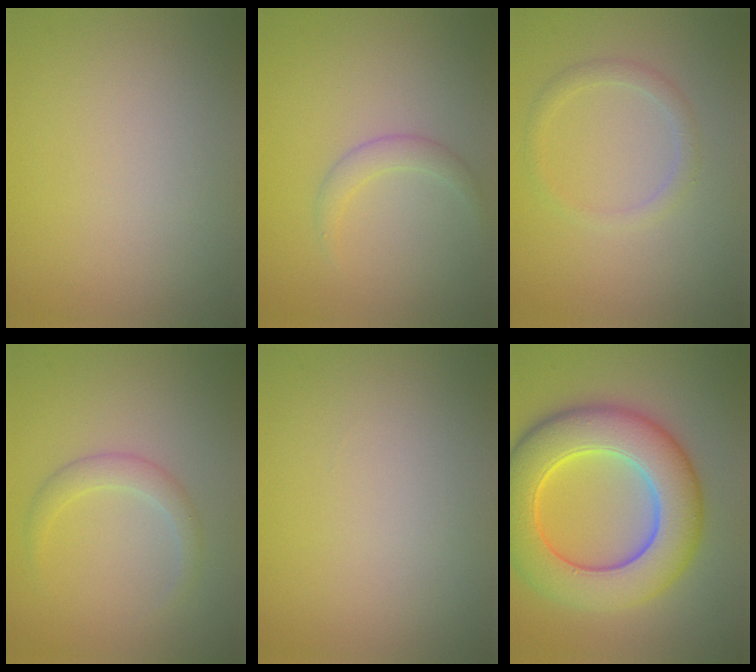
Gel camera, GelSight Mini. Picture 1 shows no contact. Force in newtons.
{"total": 1.6, "press": 1.6, "slide": 0.0}
{"total": 1.5, "press": 1.5, "slide": 0.1}
{"total": 1.9, "press": 1.9, "slide": 0.1}
{"total": 0.0}
{"total": 10.8, "press": 10.8, "slide": 0.1}